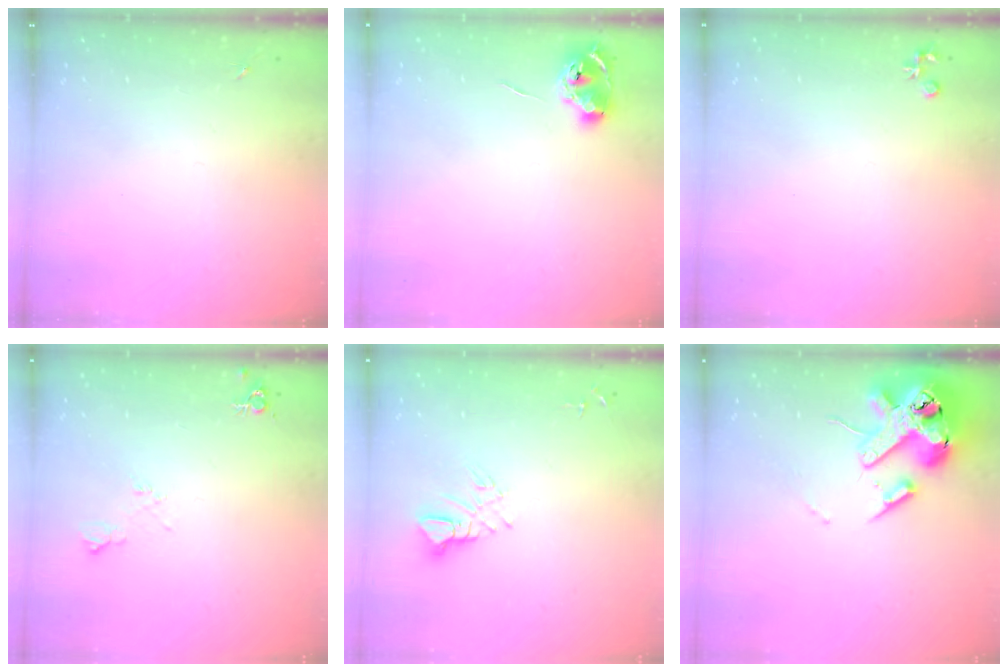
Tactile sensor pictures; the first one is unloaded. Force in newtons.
{"total": 7.7, "press": 7.7, "slide": 0.7}
{"total": 3.7, "press": 3.6, "slide": 0.4}
{"total": 6.5, "press": 6.4, "slide": 1.0}
{"total": 6.0, "press": 6.0, "slide": 0.2}
{"total": 18.6, "press": 18.4, "slide": 2.8}